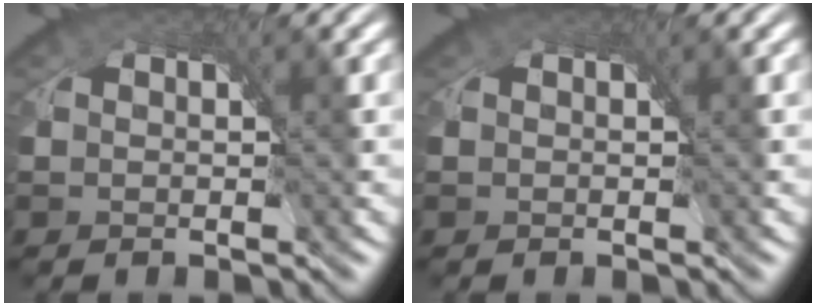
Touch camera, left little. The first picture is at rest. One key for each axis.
{"total": 0.0}